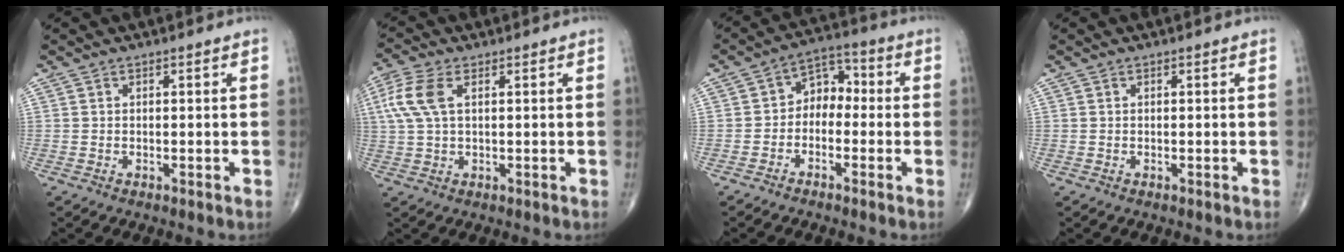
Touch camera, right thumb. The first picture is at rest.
{"total": 7.5, "force": [2.1, 3.8, 6.1], "torque": [-0.165, 0.017, 0.042]}
{"total": 6.4, "force": [-1.2, 4.7, 4.1], "torque": [-0.035, 0.037, -0.039]}
{"total": 0.0}